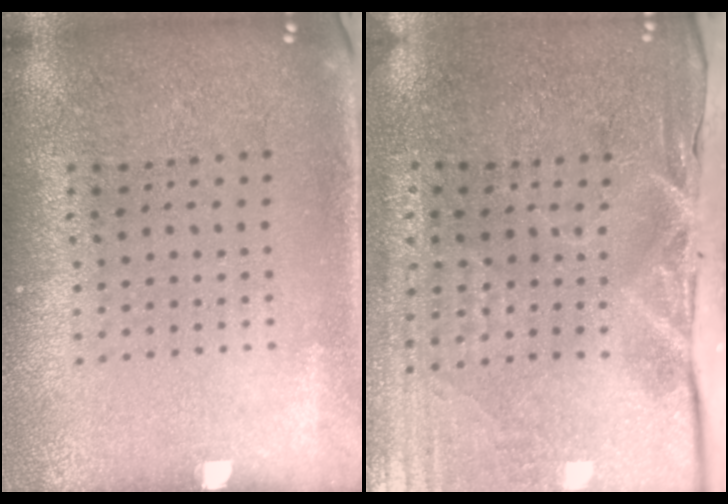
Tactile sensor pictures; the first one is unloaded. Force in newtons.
{"total": 5.0, "press": 4.2, "slide": 2.7}